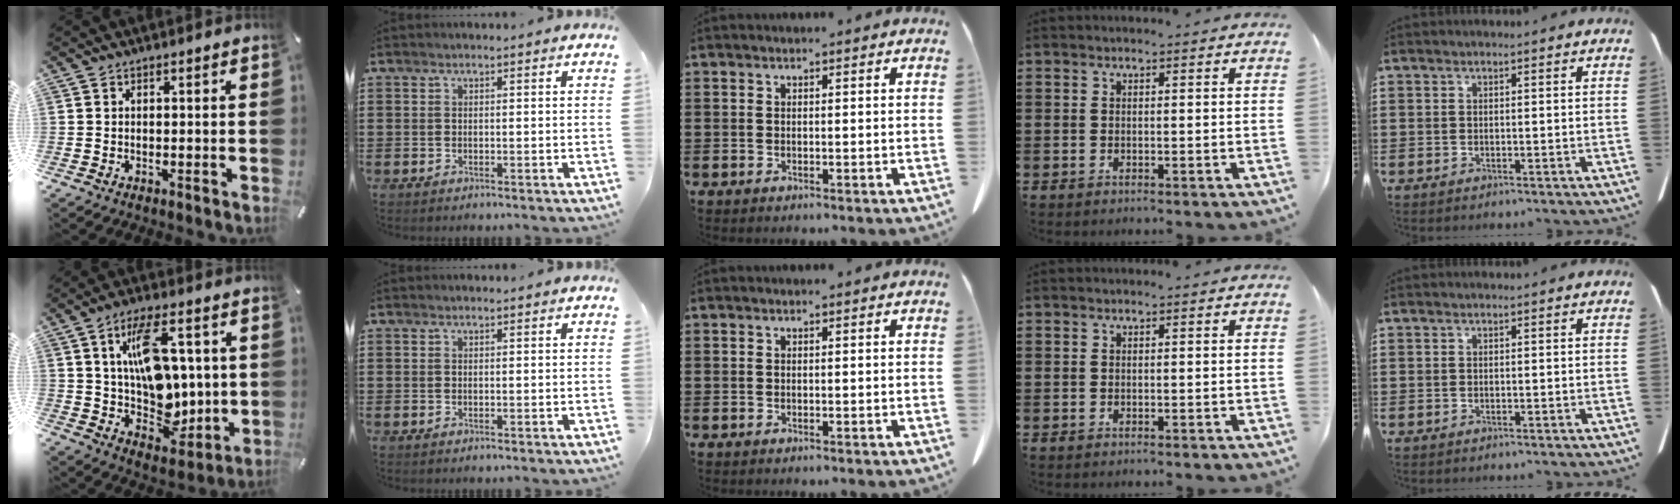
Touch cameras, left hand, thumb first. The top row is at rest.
{"thumb": {"total": 14.5, "force": [3.7, 9.5, 10.3], "torque": [-0.163, -0.008, 0.068]}}